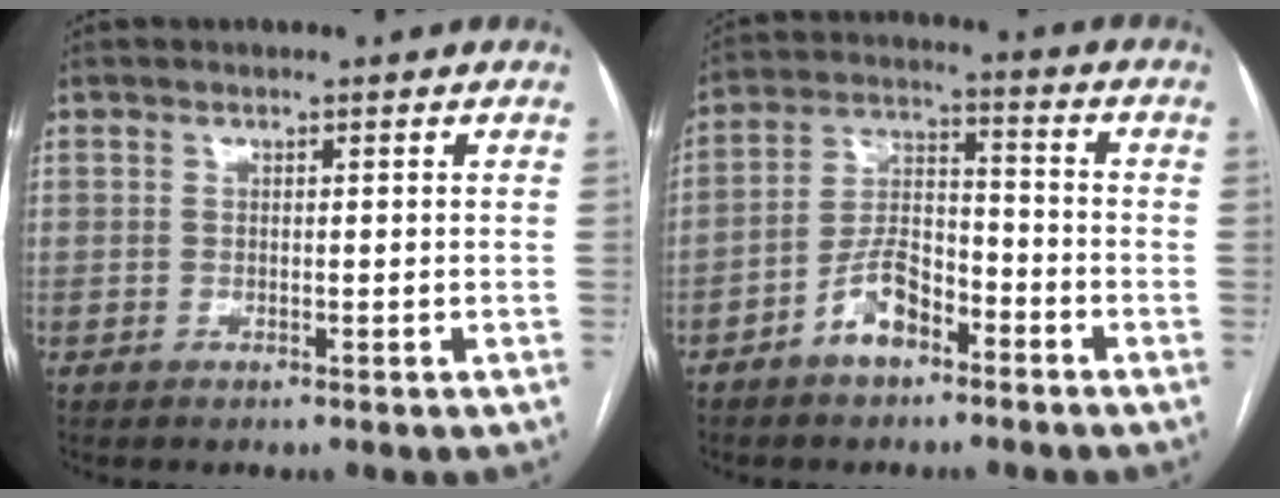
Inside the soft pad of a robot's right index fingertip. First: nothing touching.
{"total": 7.9, "force": [-4.7, 3.7, 5.2], "torque": [-0.108, 0.021, -0.088]}